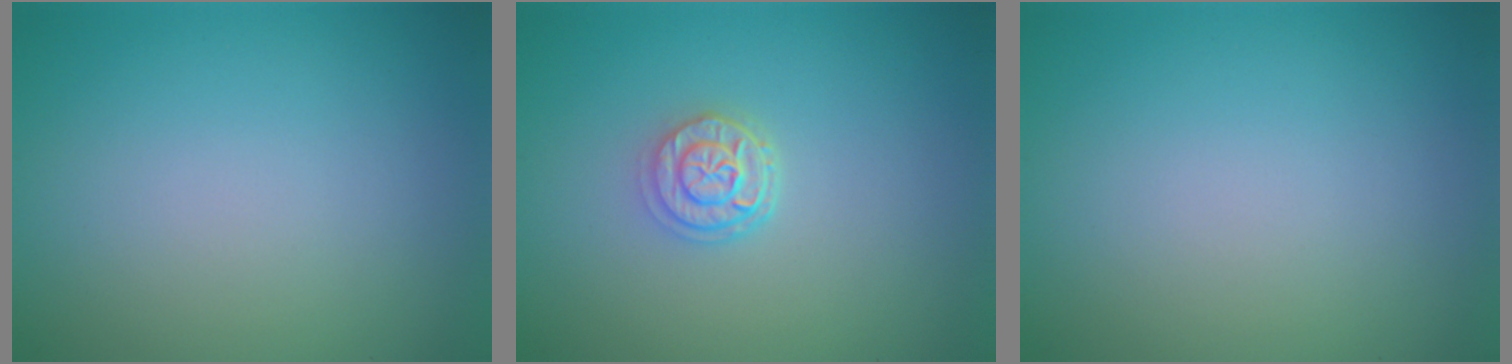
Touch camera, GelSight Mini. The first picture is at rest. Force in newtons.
{"total": 2.6, "press": 2.2, "slide": 1.5}
{"total": 0.0}